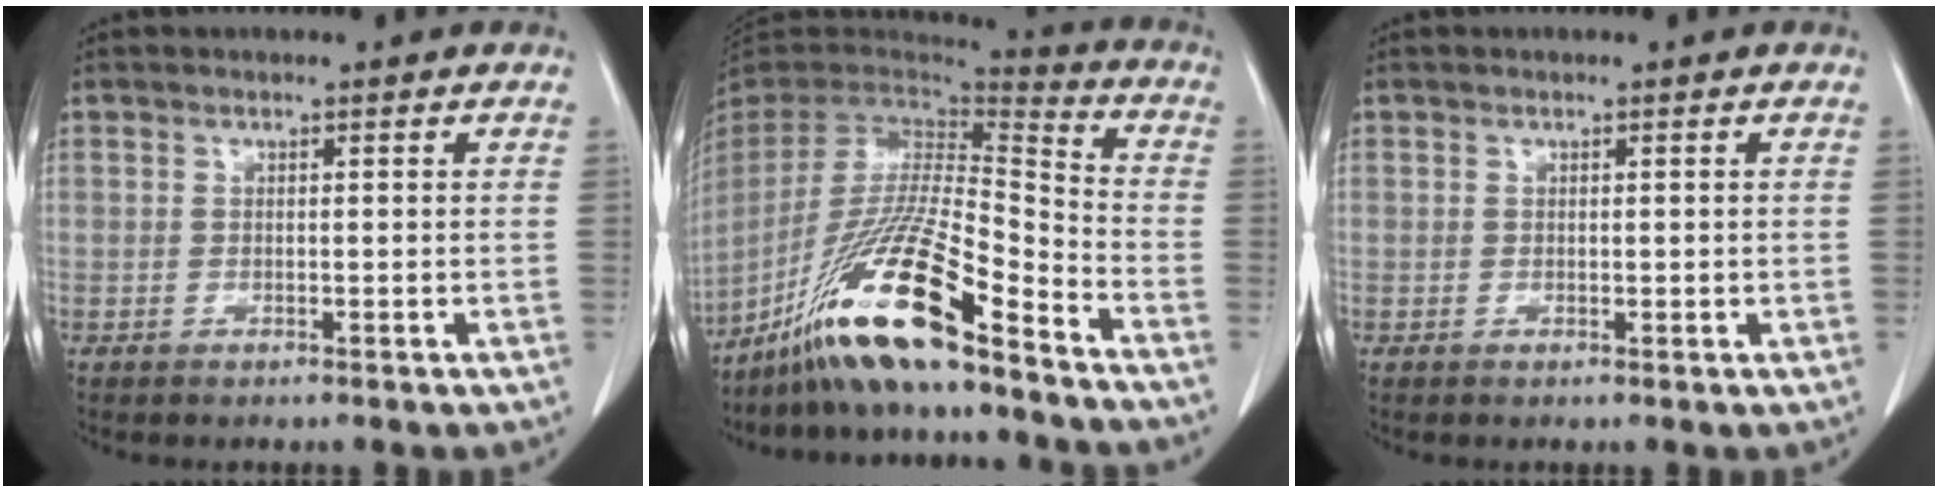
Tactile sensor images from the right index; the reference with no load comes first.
{"total": 19.4, "force": [-13.5, 1.0, 14.0], "torque": [-0.302, -0.036, -0.254]}
{"total": 0.5, "force": [0.2, 0.3, 0.3], "torque": [-0.003, 0.000, 0.008]}